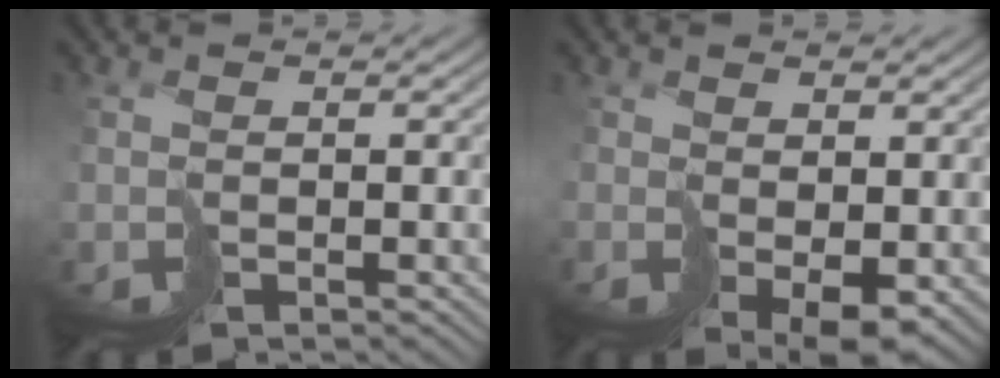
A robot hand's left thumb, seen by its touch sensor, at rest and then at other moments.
{"total": 3.5, "force": [0.3, 1.8, 3.0], "torque": [-0.057, -0.017, 0.021]}